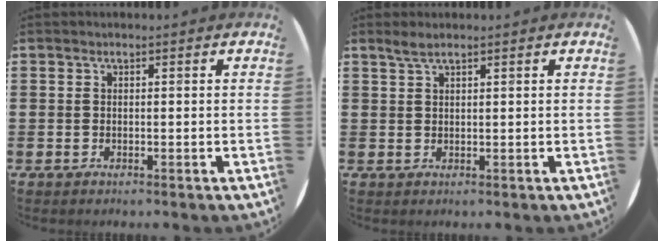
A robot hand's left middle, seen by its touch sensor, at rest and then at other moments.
{"total": 1.7, "force": [1.3, 0.2, 1.0], "torque": [-0.022, 0.002, 0.025]}